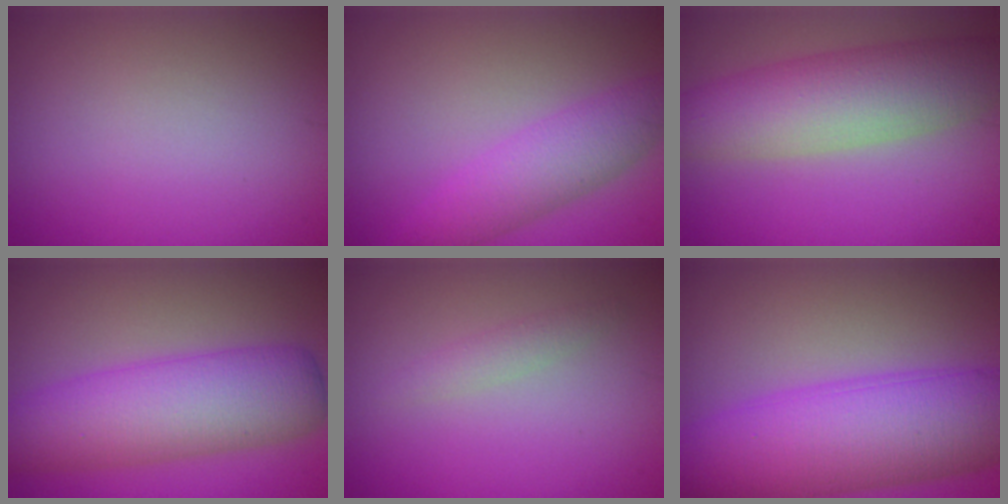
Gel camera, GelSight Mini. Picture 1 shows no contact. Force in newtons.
{"total": 4.3, "press": 4.3, "slide": 0.1}
{"total": 8.0, "press": 8.0, "slide": 0.4}
{"total": 8.8, "press": 8.8, "slide": 0.0}
{"total": 1.3, "press": 1.3, "slide": 0.0}
{"total": 11.7, "press": 11.7, "slide": 0.2}